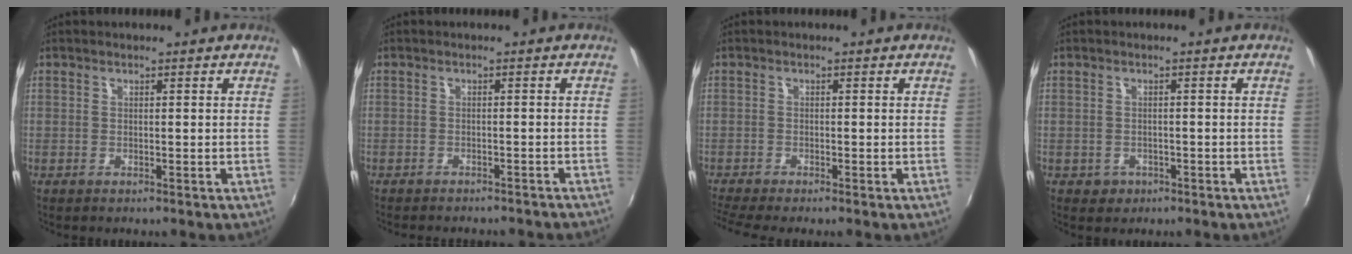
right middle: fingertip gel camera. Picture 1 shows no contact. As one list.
[{"total": 8.1, "force": [-7.3, 1.7, 3.1], "torque": [-0.073, -0.014, -0.094]}, {"total": 4.0, "force": [-3.5, -0.3, 2.0], "torque": [-0.053, -0.020, -0.065]}, {"total": 2.4, "force": [-1.0, 2.1, 0.6], "torque": [-0.017, -0.002, -0.011]}]